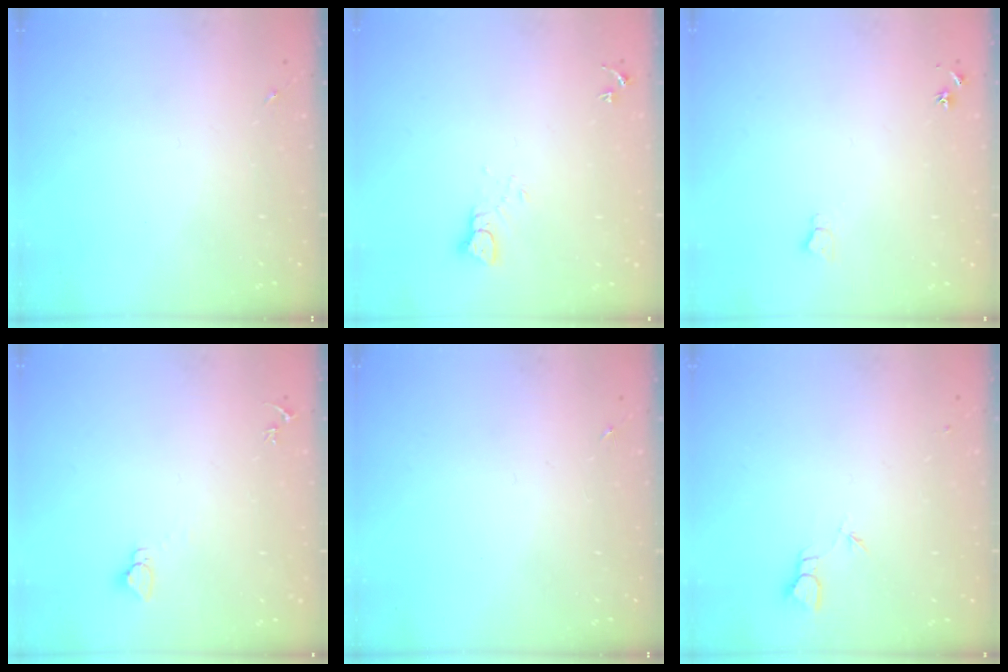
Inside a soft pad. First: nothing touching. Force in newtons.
{"total": 3.1, "press": 3.1, "slide": 0.1}
{"total": 3.9, "press": 3.9, "slide": 0.4}
{"total": 2.8, "press": 2.8, "slide": 0.2}
{"total": 0.0}
{"total": 2.0, "press": 2.0, "slide": 0.1}